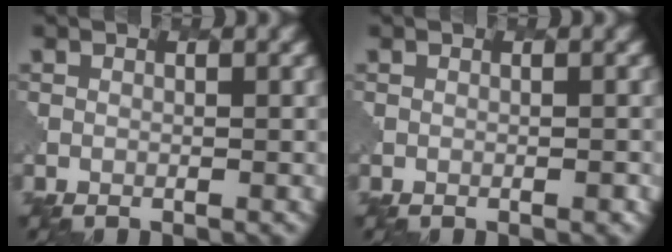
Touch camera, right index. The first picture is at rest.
{"total": 0.5, "force": [-0.3, 0.1, 0.4], "torque": [-0.002, 0.001, -0.001]}